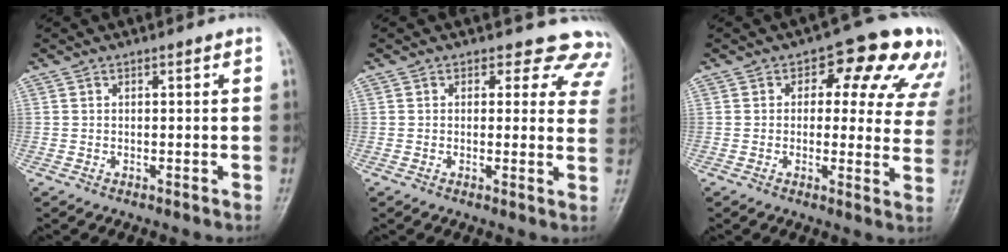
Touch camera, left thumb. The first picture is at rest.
{"total": 9.7, "force": [8.3, 4.9, 1.1], "torque": [0.049, -0.036, 0.053]}
{"total": 14.0, "force": [6.5, 7.6, 9.7], "torque": [-0.061, -0.010, 0.060]}